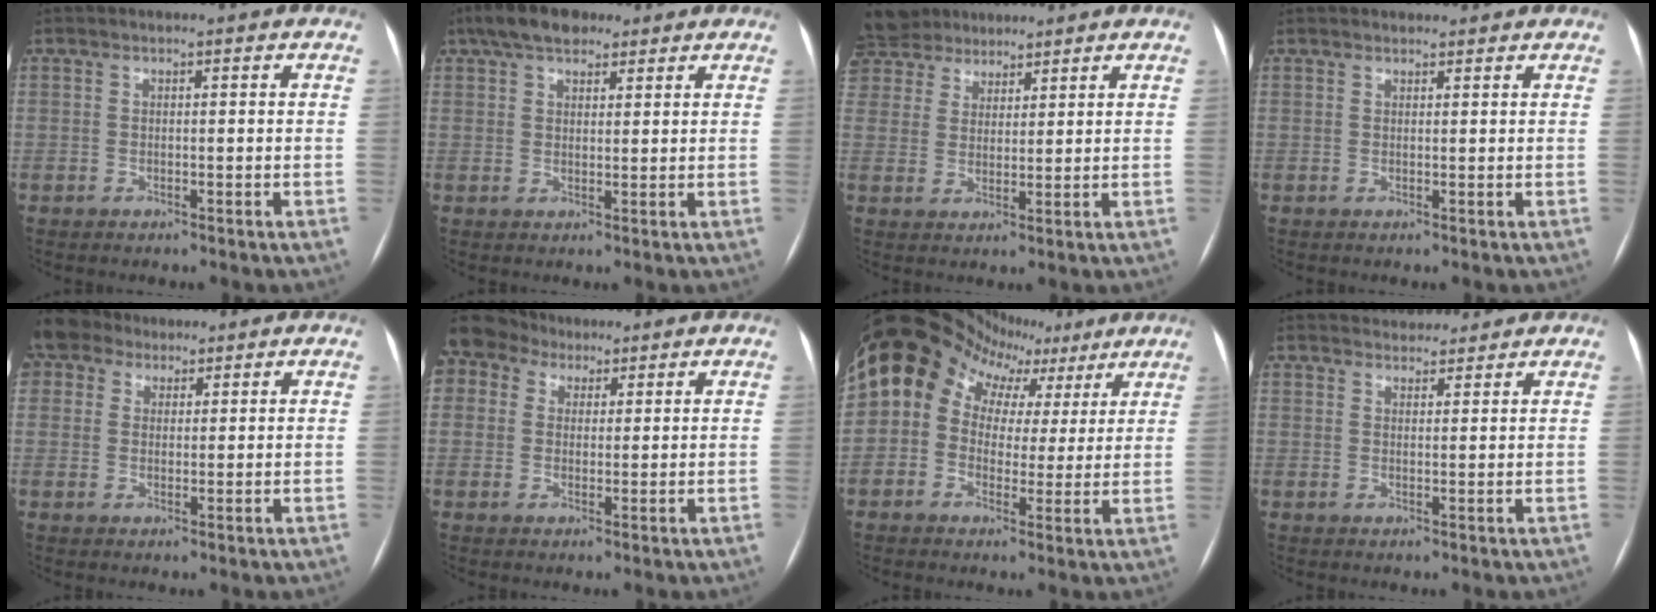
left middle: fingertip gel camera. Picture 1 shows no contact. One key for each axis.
{"total": 7.2, "fx": 5.1, "fy": 3.3, "fz": 3.8, "tx": -0.071, "ty": 0.026, "tz": 0.088}
{"total": 12.0, "fx": 9.8, "fy": 6.5, "fz": 2.4, "tx": -0.072, "ty": 0.039, "tz": 0.183}
{"total": 2.2, "fx": 2.1, "fy": 0.8, "fz": 0.2, "tx": -0.003, "ty": 0.018, "tz": 0.030}
{"total": 7.5, "fx": 5.3, "fy": 5.0, "fz": 1.5, "tx": -0.036, "ty": 0.035, "tz": 0.104}
{"total": 8.6, "fx": 5.6, "fy": 6.3, "fz": 1.9, "tx": -0.043, "ty": 0.045, "tz": 0.107}
{"total": 15.5, "fx": 7.0, "fy": 12.0, "fz": 6.8, "tx": -0.108, "ty": 0.077, "tz": 0.098}
{"total": 6.6, "fx": 6.4, "fy": 1.5, "fz": 0.9, "tx": -0.009, "ty": 0.021, "tz": 0.085}